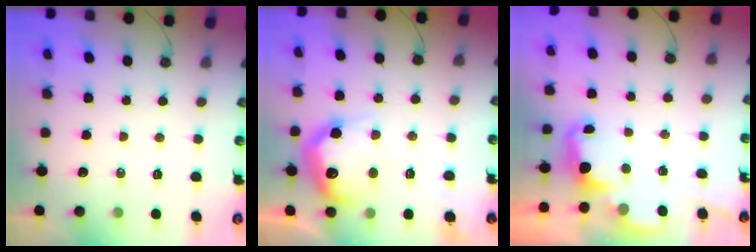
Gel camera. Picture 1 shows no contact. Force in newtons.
{"total": 18.7, "press": 18.7, "slide": 1.3}
{"total": 2.4, "press": 2.4, "slide": 0.6}